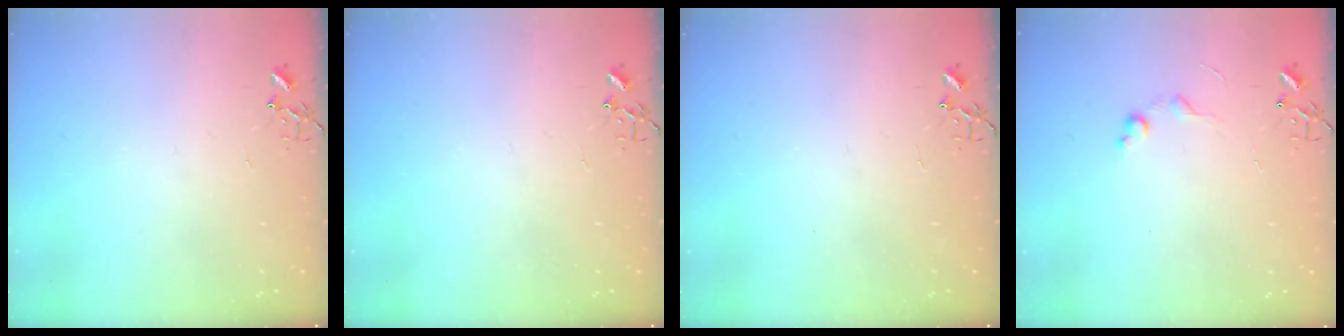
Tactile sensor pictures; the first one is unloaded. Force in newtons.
{"total": 0.0}
{"total": 0.0}
{"total": 5.6, "press": 5.6, "slide": 0.7}